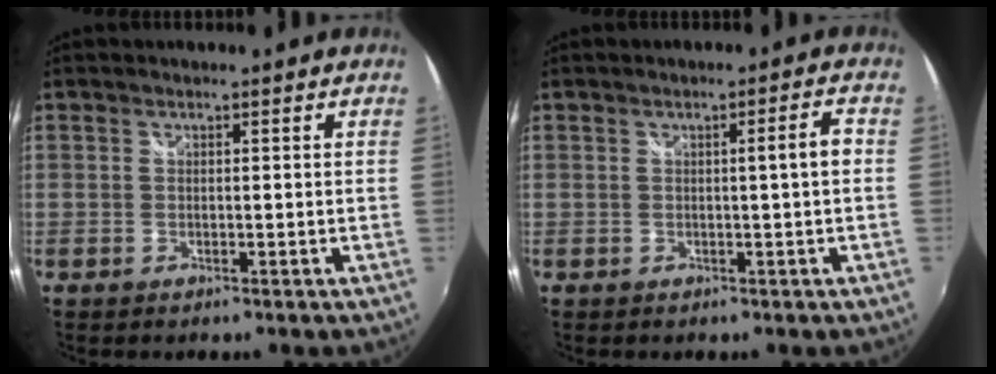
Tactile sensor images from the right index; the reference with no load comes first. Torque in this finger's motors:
{"motor_torque": [0.61, -0.17, 0.04, 0.05]}